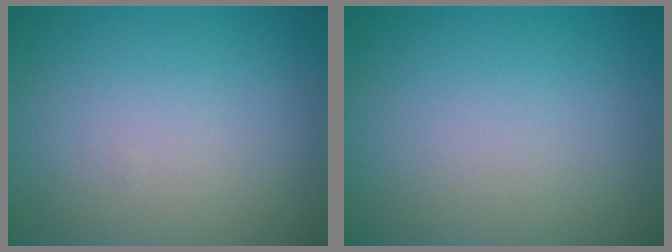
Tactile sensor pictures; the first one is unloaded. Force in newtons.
{"total": 0.0}